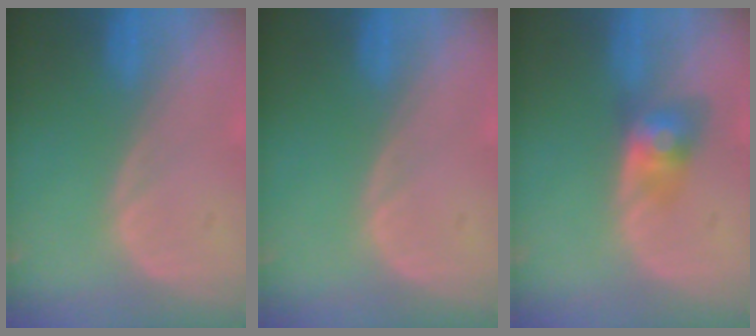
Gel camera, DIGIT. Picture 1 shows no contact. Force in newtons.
{"total": 0.0}
{"total": 4.0, "press": 4.0, "slide": 0.3}